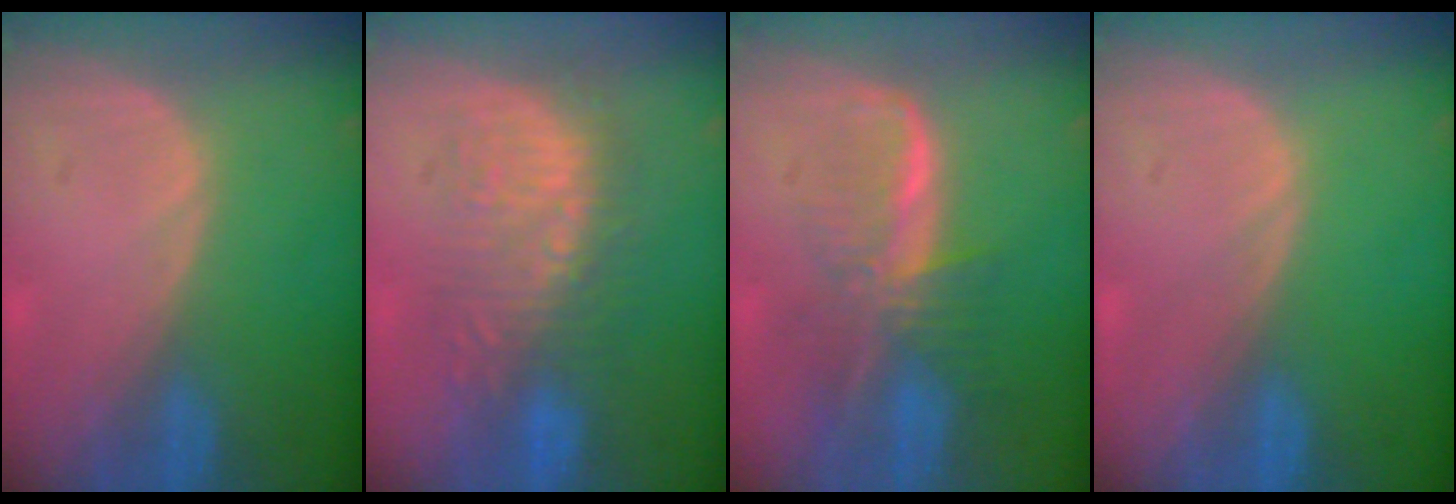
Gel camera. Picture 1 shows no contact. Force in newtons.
{"total": 8.6, "press": 8.5, "slide": 1.5}
{"total": 7.9, "press": 6.8, "slide": 3.9}
{"total": 0.0}